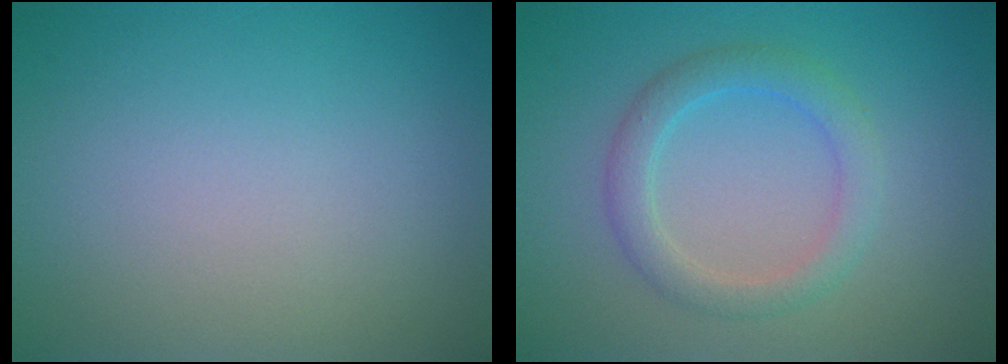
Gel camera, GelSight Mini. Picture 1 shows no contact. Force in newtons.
{"total": 2.9, "press": 2.9, "slide": 0.2}